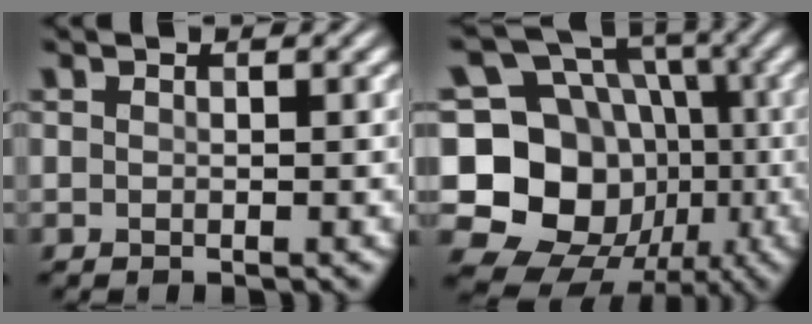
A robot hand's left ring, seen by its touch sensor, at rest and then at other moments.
{"total": 16.4, "force": [-2.5, 14.3, 7.6], "torque": [-0.151, 0.003, -0.057]}